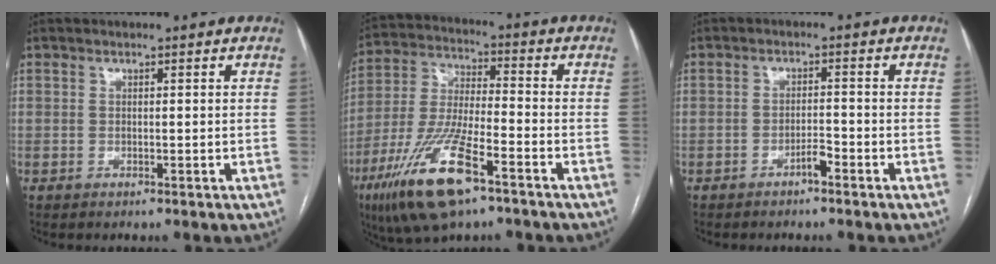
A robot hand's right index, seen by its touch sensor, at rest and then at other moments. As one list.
[{"total": 16.2, "force": [-9.0, 3.6, 12.9], "torque": [-0.280, -0.025, -0.163]}, {"total": 2.0, "force": [-1.5, 0.3, 1.4], "torque": [-0.022, 0.003, -0.024]}]